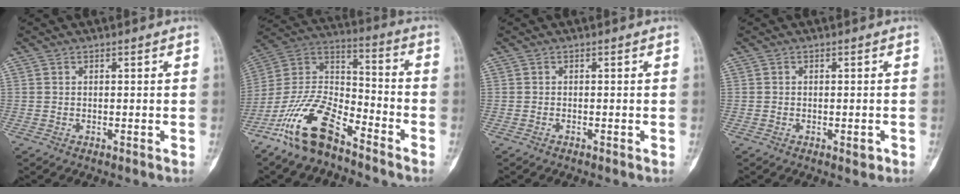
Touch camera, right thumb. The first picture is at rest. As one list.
[{"total": 16.0, "force": [-10.8, 6.4, 9.9], "torque": [-0.183, 0.075, -0.212]}, {"total": 0.0}, {"total": 1.4, "force": [-0.6, 0.7, 1.0], "torque": [-0.010, 0.000, -0.008]}]